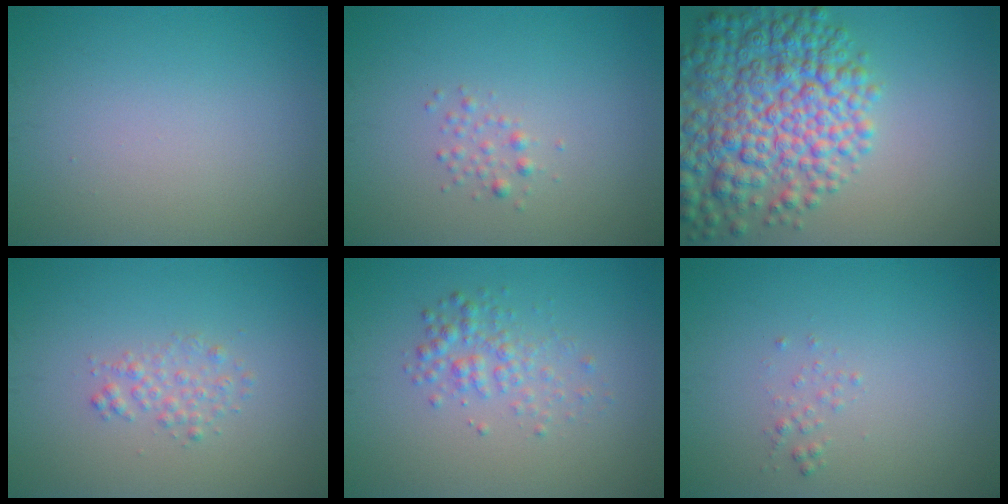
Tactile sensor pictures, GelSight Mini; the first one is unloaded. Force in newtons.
{"total": 1.1, "press": 1.1, "slide": 0.0}
{"total": 9.8, "press": 9.8, "slide": 0.4}
{"total": 1.5, "press": 1.5, "slide": 0.0}
{"total": 2.3, "press": 2.3, "slide": 0.1}
{"total": 0.8, "press": 0.8, "slide": 0.1}